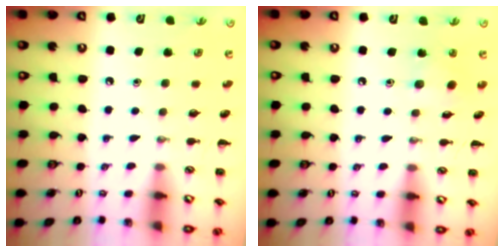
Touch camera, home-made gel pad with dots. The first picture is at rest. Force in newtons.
{"total": 3.8, "press": 3.7, "slide": 1.1}